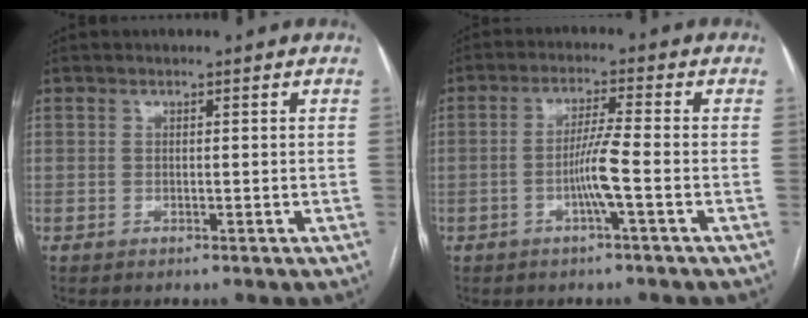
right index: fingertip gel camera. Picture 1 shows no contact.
{"total": 5.1, "force": [-1.5, -0.7, 4.8], "torque": [-0.096, 0.004, -0.029]}